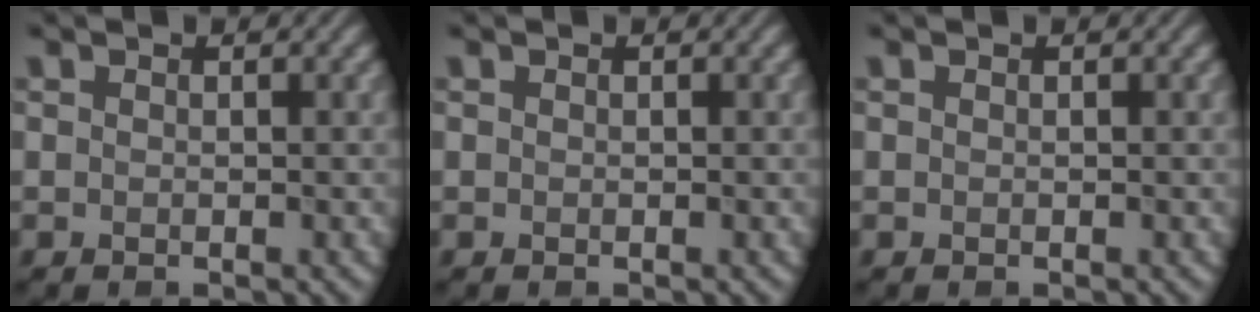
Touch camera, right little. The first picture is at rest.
{"total": 0.0}
{"total": 0.0}